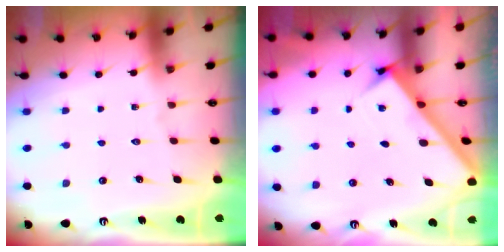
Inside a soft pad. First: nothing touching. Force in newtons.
{"total": 3.0, "press": 3.0, "slide": 0.2}